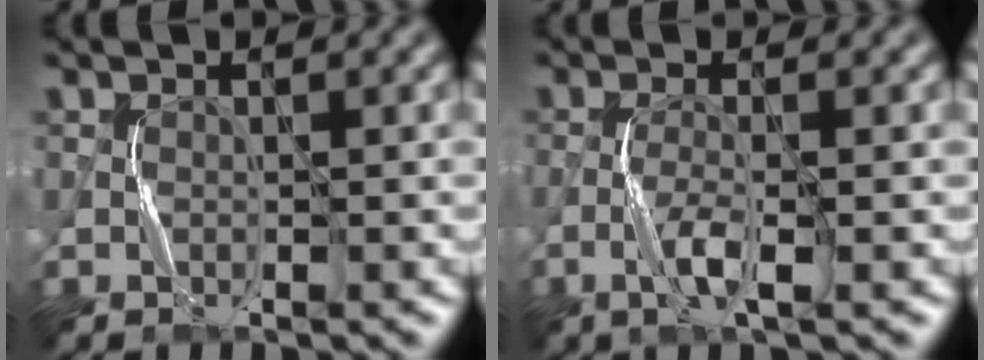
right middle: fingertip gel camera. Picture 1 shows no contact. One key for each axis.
{"total": 2.5, "fx": -1.2, "fy": 0.3, "fz": 2.2, "tx": -0.051, "ty": 0.007, "tz": -0.029}